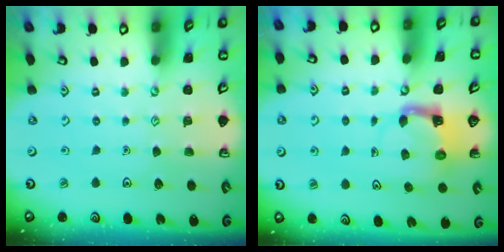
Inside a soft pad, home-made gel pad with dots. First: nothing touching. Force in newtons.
{"total": 4.0, "press": 3.9, "slide": 0.7}